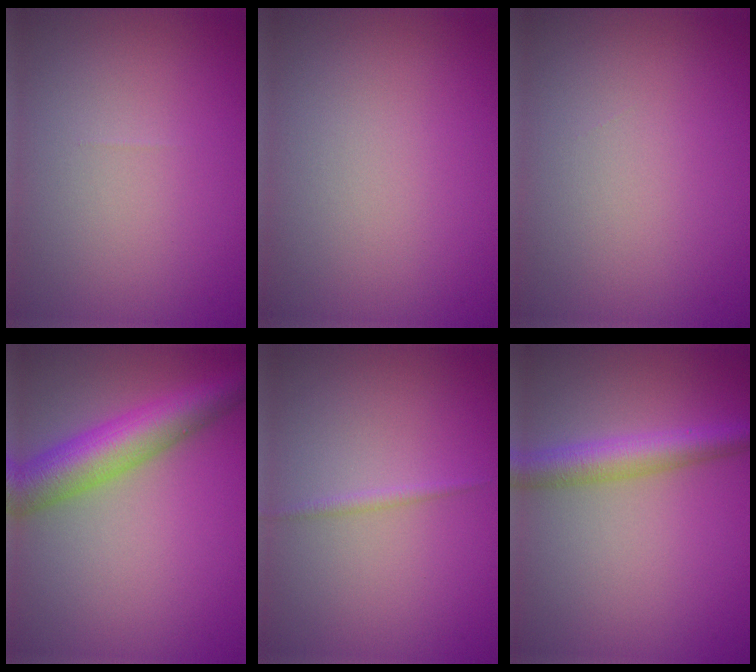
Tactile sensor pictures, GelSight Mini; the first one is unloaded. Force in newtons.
{"total": 0.0}
{"total": 0.0}
{"total": 7.1, "press": 7.1, "slide": 0.2}
{"total": 0.7, "press": 0.7, "slide": 0.0}
{"total": 4.0, "press": 4.0, "slide": 0.2}